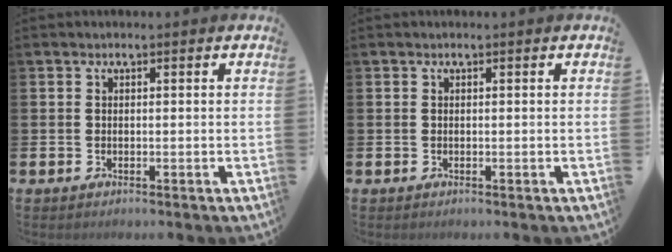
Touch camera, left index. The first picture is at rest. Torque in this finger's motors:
{"motor_torque": [0.10, -0.06, 0.05, -0.01]}